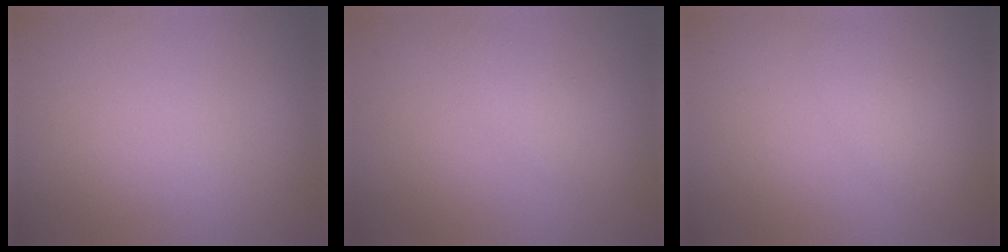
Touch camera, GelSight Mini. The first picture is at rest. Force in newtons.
{"total": 2.0, "press": 2.0, "slide": 0.1}
{"total": 2.1, "press": 2.1, "slide": 0.1}